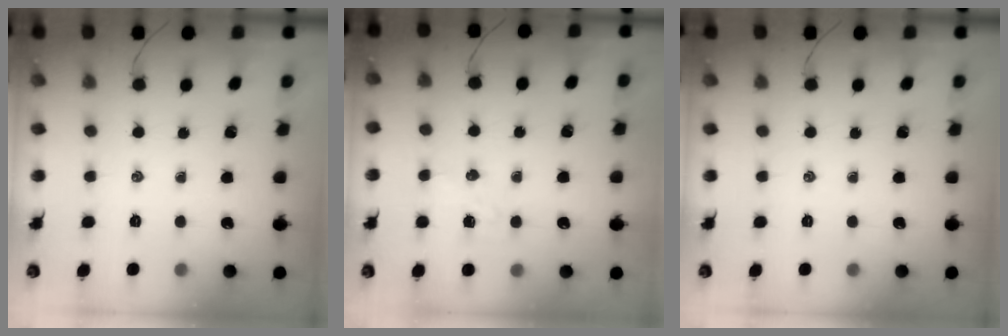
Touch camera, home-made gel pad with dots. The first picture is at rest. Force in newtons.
{"total": 4.1, "press": 4.0, "slide": 0.9}
{"total": 0.0}